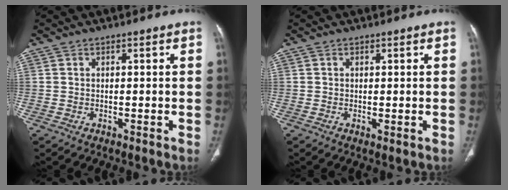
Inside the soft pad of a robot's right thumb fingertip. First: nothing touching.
{"total": 0.7, "force": [0.0, 0.2, 0.6], "torque": [-0.017, -0.005, 0.001]}